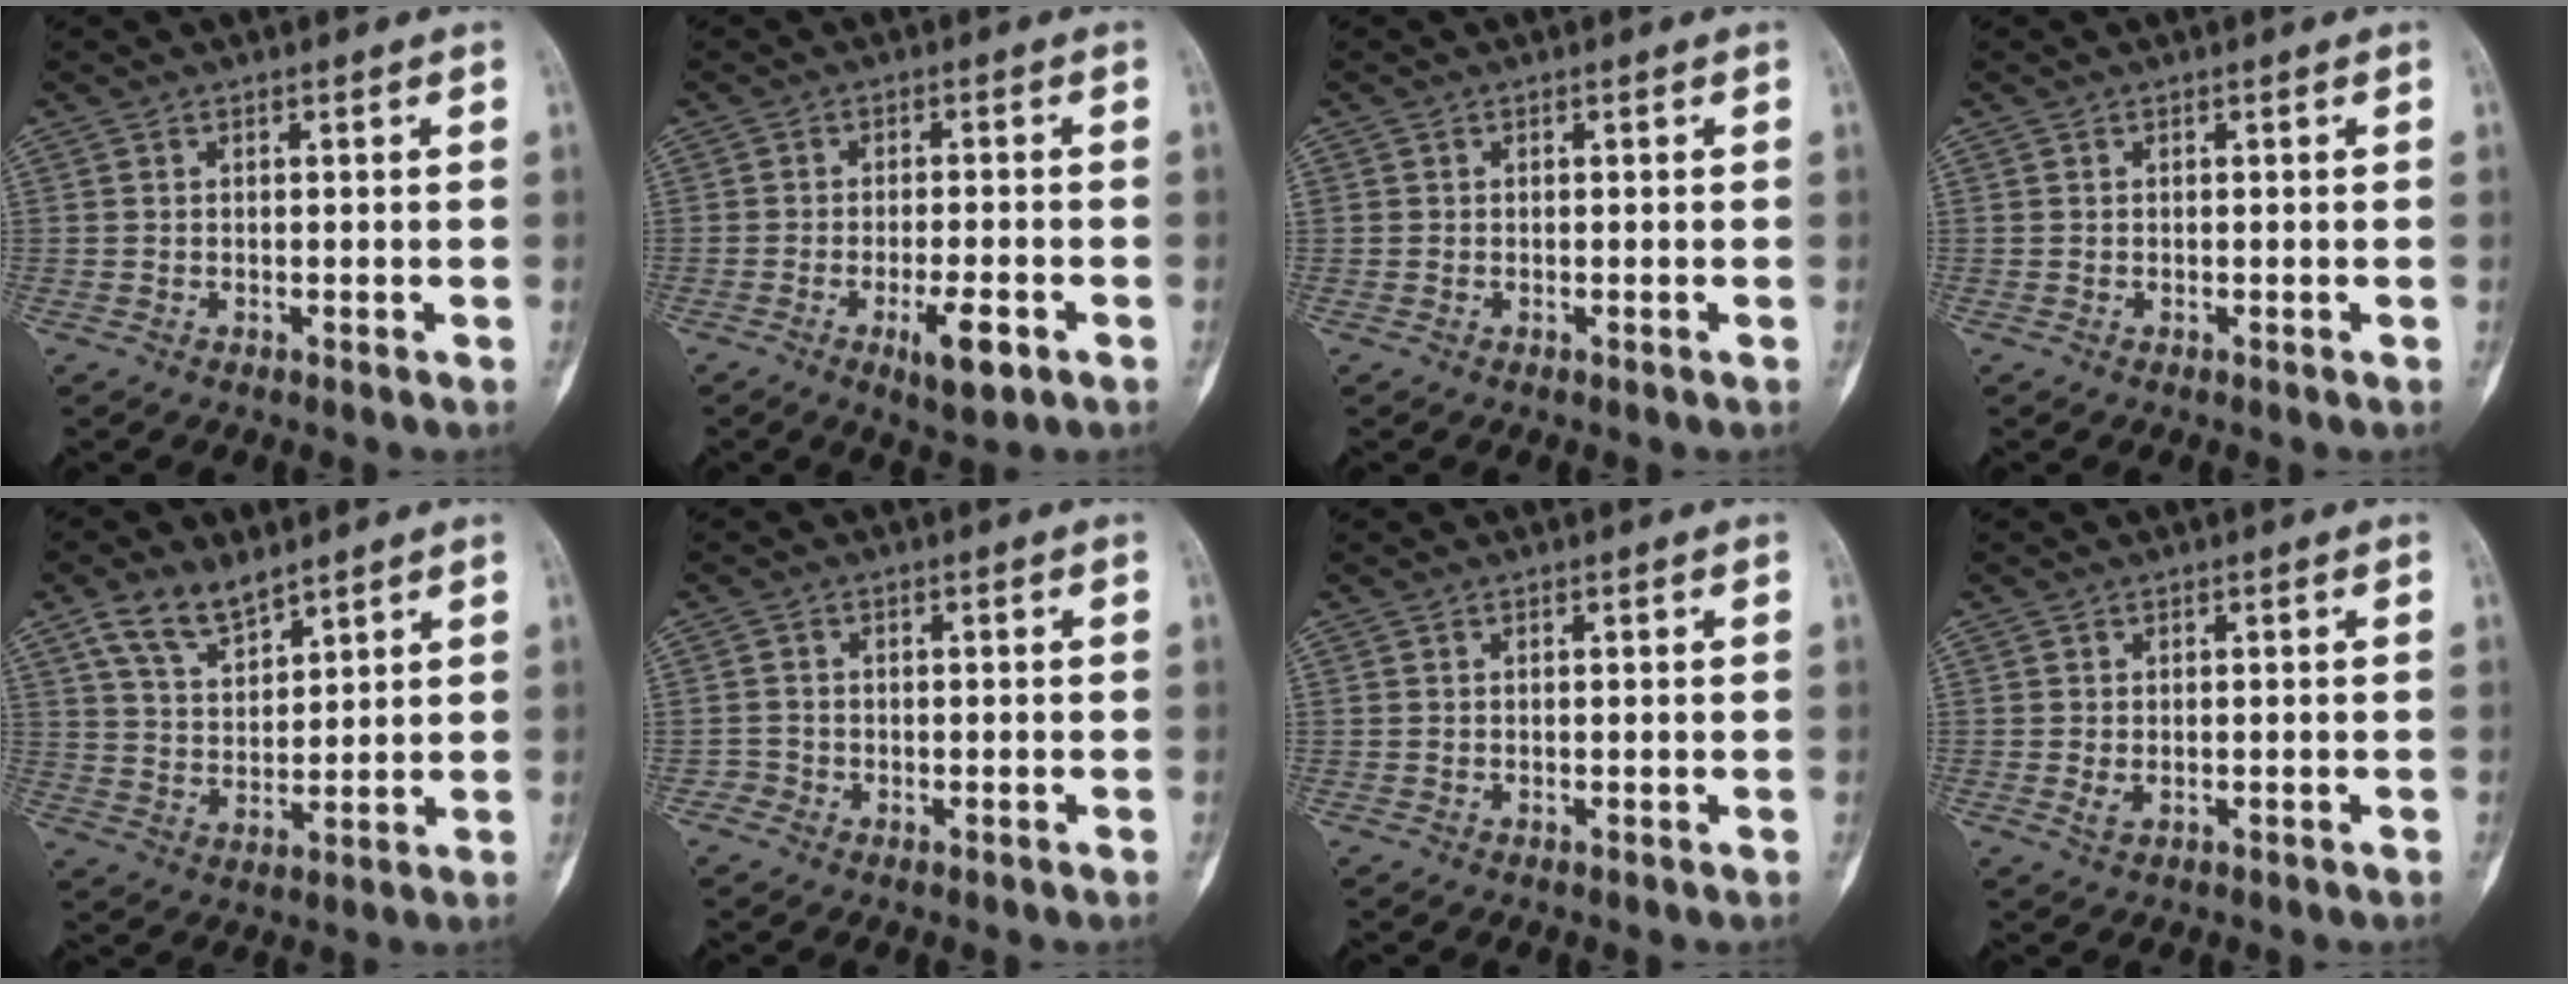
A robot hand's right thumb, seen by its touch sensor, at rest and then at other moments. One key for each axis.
{"total": 6.3, "fx": -2.8, "fy": 1.8, "fz": 5.3, "tx": -0.088, "ty": 0.003, "tz": -0.040}
{"total": 0.0}
{"total": 0.0}
{"total": 8.3, "fx": 5.8, "fy": 3.9, "fz": 4.5, "tx": -0.068, "ty": -0.031, "tz": 0.117}
{"total": 1.6, "fx": -0.9, "fy": 1.3, "fz": -0.2, "tx": 0.011, "ty": 0.007, "tz": -0.024}
{"total": 0.0}
{"total": 1.6, "fx": -0.3, "fy": 0.9, "fz": 1.2, "tx": -0.026, "ty": -0.004, "tz": -0.003}